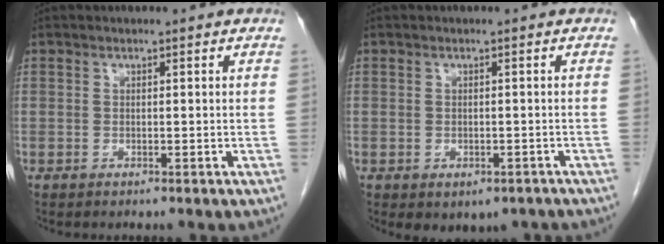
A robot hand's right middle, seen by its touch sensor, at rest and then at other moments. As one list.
[{"total": 4.8, "force": [-3.2, 3.1, 2.0], "torque": [-0.012, 0.006, -0.035]}]